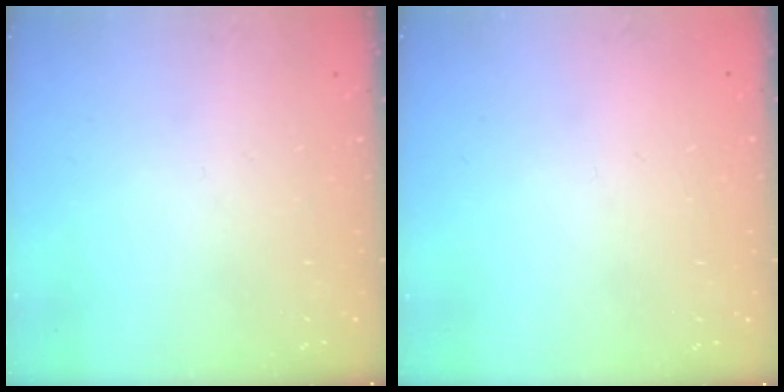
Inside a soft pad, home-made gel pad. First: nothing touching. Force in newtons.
{"total": 2.1, "press": 2.1, "slide": 0.1}